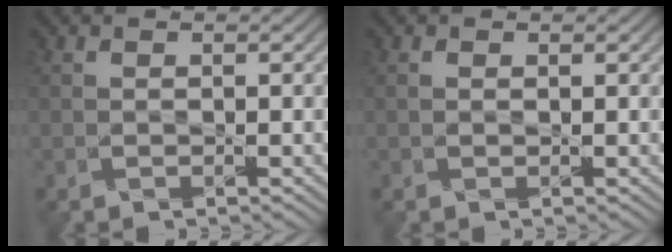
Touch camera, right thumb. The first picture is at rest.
{"total": 0.0}